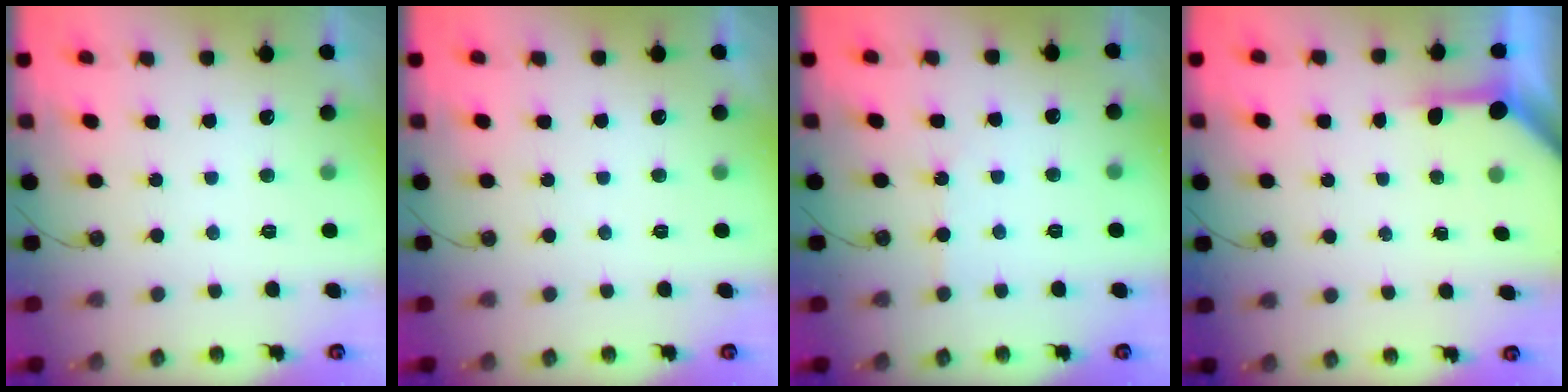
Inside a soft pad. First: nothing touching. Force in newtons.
{"total": 0.0}
{"total": 1.0, "press": 1.0, "slide": 0.2}
{"total": 3.5, "press": 3.5, "slide": 0.5}